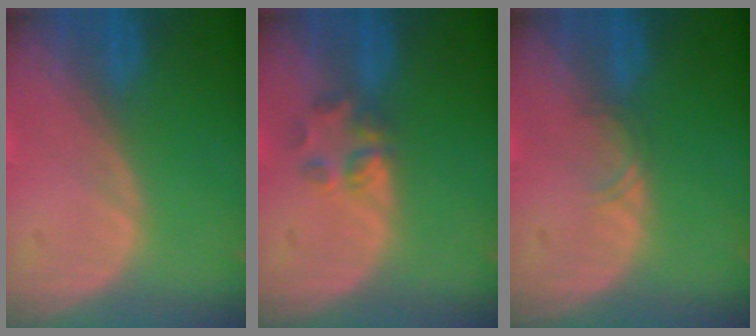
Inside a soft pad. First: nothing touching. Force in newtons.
{"total": 2.7, "press": 2.6, "slide": 0.9}
{"total": 1.1, "press": 1.1, "slide": 0.1}